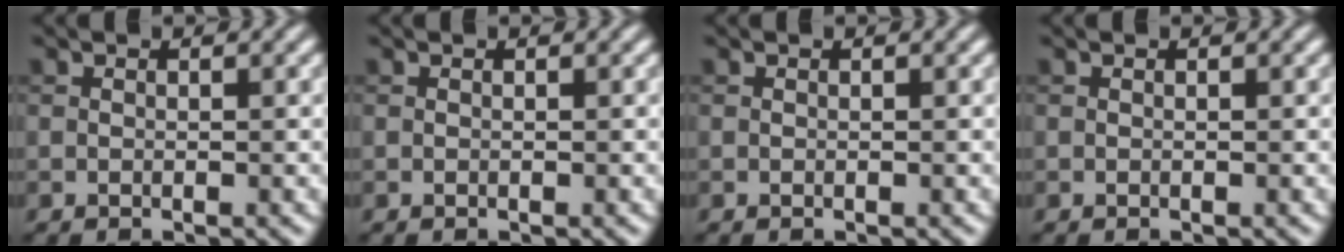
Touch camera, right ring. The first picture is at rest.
{"total": 0.0}
{"total": 0.0}
{"total": 0.0}